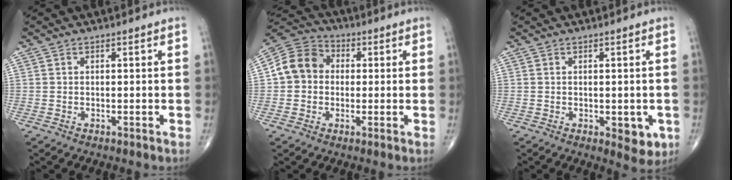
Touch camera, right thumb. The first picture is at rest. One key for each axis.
{"total": 9.7, "fx": 0.5, "fy": 8.4, "fz": 4.8, "tx": -0.073, "ty": 0.026, "tz": -0.006}
{"total": 4.7, "fx": -1.1, "fy": 2.4, "fz": 3.9, "tx": -0.028, "ty": -0.008, "tz": -0.007}